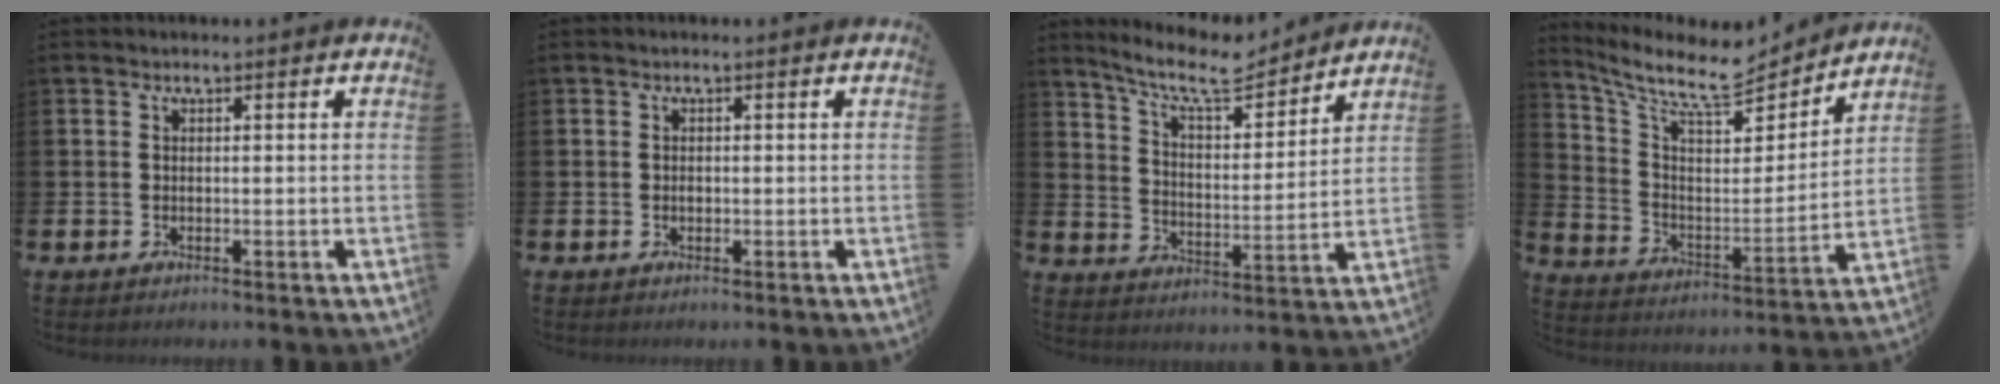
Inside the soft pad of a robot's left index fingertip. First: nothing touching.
{"total": 0.6, "force": [0.0, 0.5, 0.4], "torque": [-0.007, 0.003, -0.003]}
{"total": 8.9, "force": [7.9, 1.9, 3.5], "torque": [-0.085, -0.051, 0.135]}
{"total": 9.7, "force": [8.1, 2.9, 4.4], "torque": [-0.112, -0.058, 0.136]}